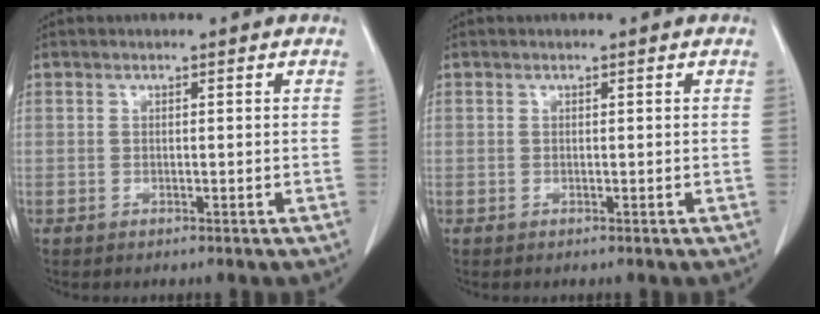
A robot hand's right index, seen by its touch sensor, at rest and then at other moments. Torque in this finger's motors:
{"motor_torque": [0.10, 0.00, -0.02, 0.01]}